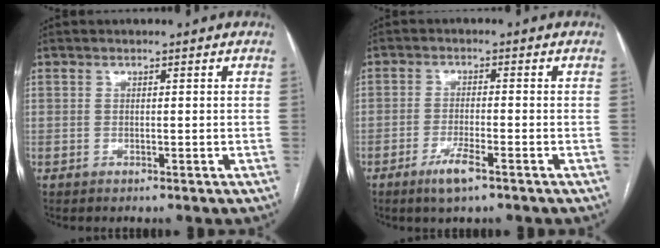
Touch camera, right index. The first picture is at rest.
{"total": 4.4, "force": [-2.8, 0.5, 3.4], "torque": [-0.068, -0.006, -0.051]}